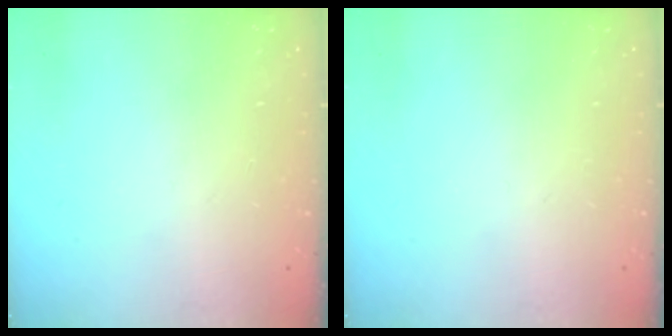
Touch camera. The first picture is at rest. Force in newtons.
{"total": 0.0}